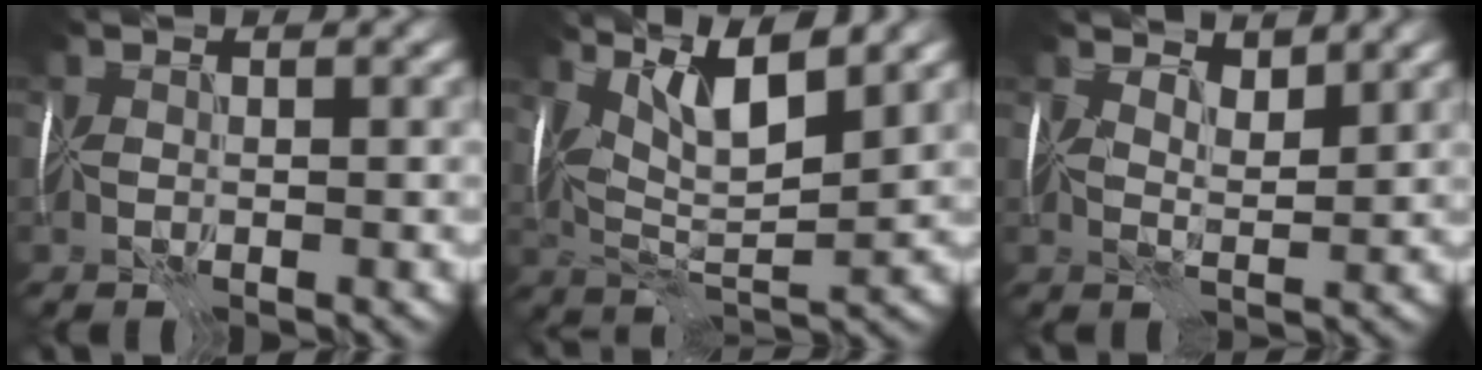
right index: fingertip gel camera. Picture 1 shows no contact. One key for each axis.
{"total": 7.6, "fx": 4.0, "fy": 1.9, "fz": 6.1, "tx": -0.117, "ty": 0.001, "tz": 0.072}
{"total": 2.8, "fx": 2.5, "fy": 0.6, "fz": 1.1, "tx": -0.025, "ty": -0.001, "tz": 0.039}